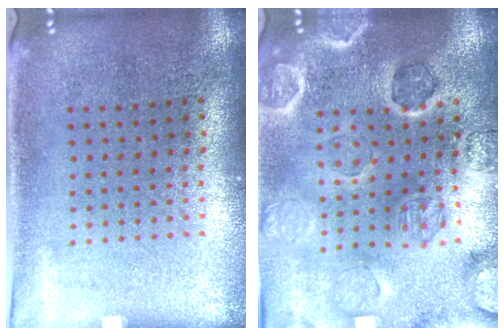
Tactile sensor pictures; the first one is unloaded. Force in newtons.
{"total": 2.5, "press": 2.5, "slide": 0.3}